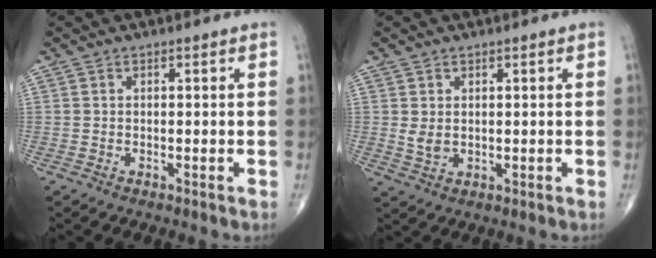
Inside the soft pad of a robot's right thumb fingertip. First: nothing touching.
{"total": 2.5, "force": [0.6, 1.7, 1.8], "torque": [-0.029, -0.007, 0.019]}